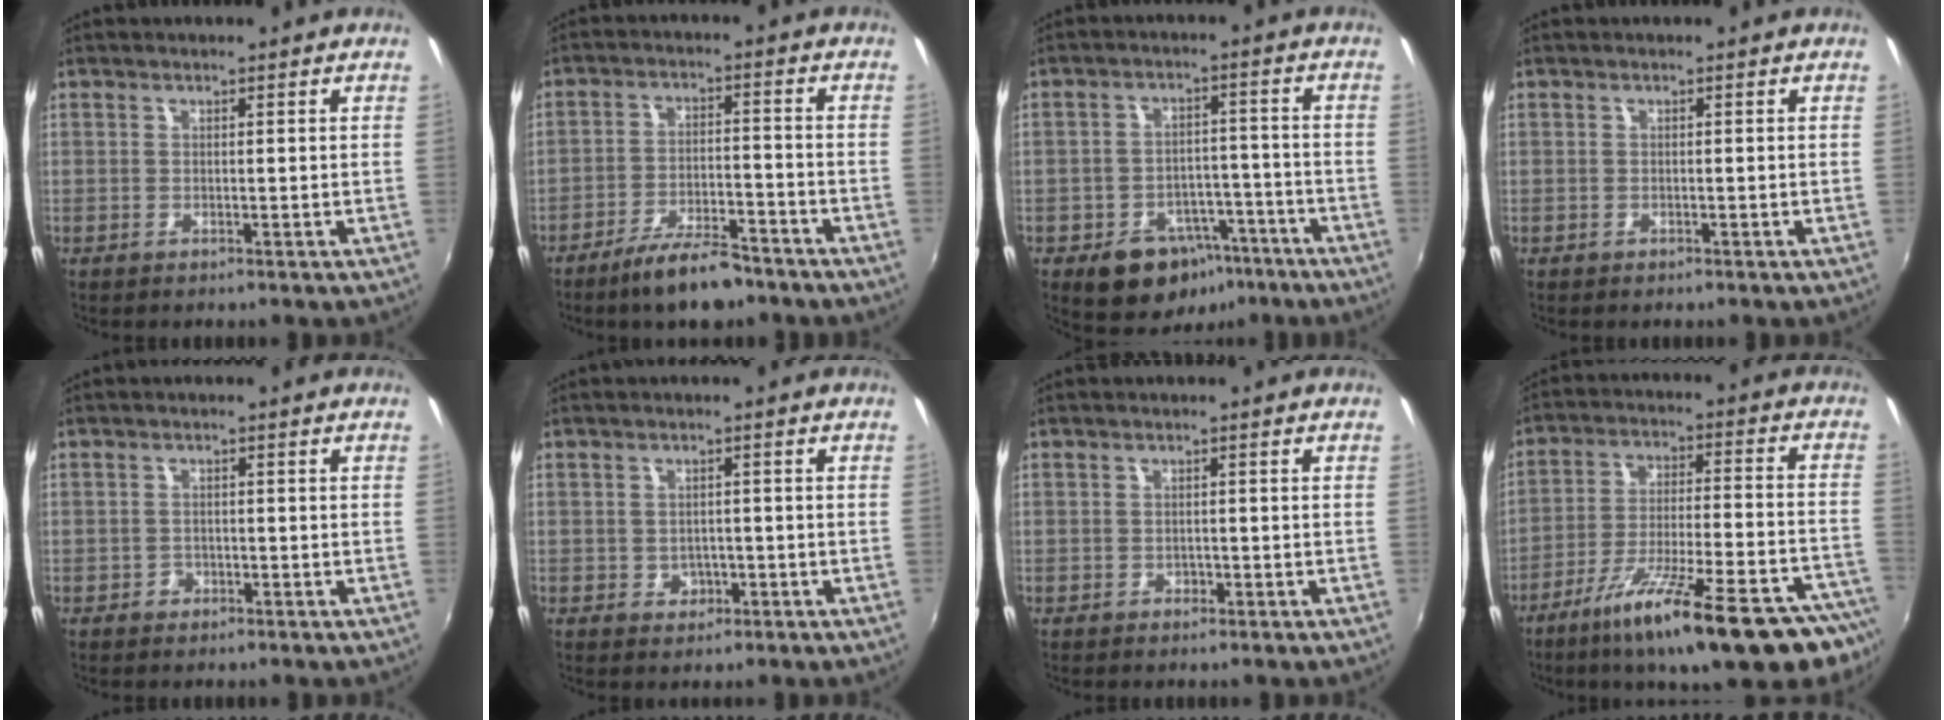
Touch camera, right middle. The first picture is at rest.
{"total": 9.6, "force": [-7.6, 2.7, 5.3], "torque": [-0.110, -0.005, -0.125]}
{"total": 11.3, "force": [-6.8, 7.6, 4.7], "torque": [-0.091, 0.022, -0.076]}
{"total": 0.6, "force": [-0.4, 0.5, 0.0], "torque": [0.001, -0.002, -0.007]}
{"total": 1.9, "force": [-1.0, 1.6, 0.3], "torque": [-0.008, 0.000, -0.015]}
{"total": 2.9, "force": [-0.8, 2.6, 0.9], "torque": [-0.018, 0.001, -0.008]}
{"total": 1.2, "force": [-0.7, 1.0, 0.2], "torque": [-0.002, -0.001, -0.008]}
{"total": 25.2, "force": [-18.6, 3.8, 16.5], "torque": [-0.262, -0.059, -0.271]}